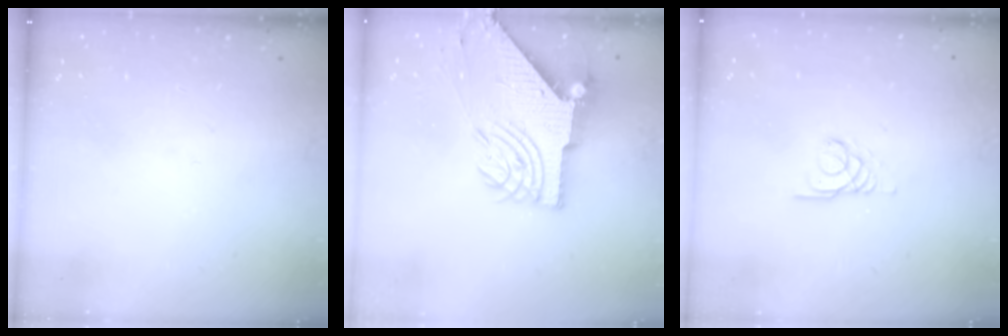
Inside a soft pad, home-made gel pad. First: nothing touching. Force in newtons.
{"total": 9.4, "press": 9.4, "slide": 1.1}
{"total": 3.1, "press": 3.1, "slide": 0.2}